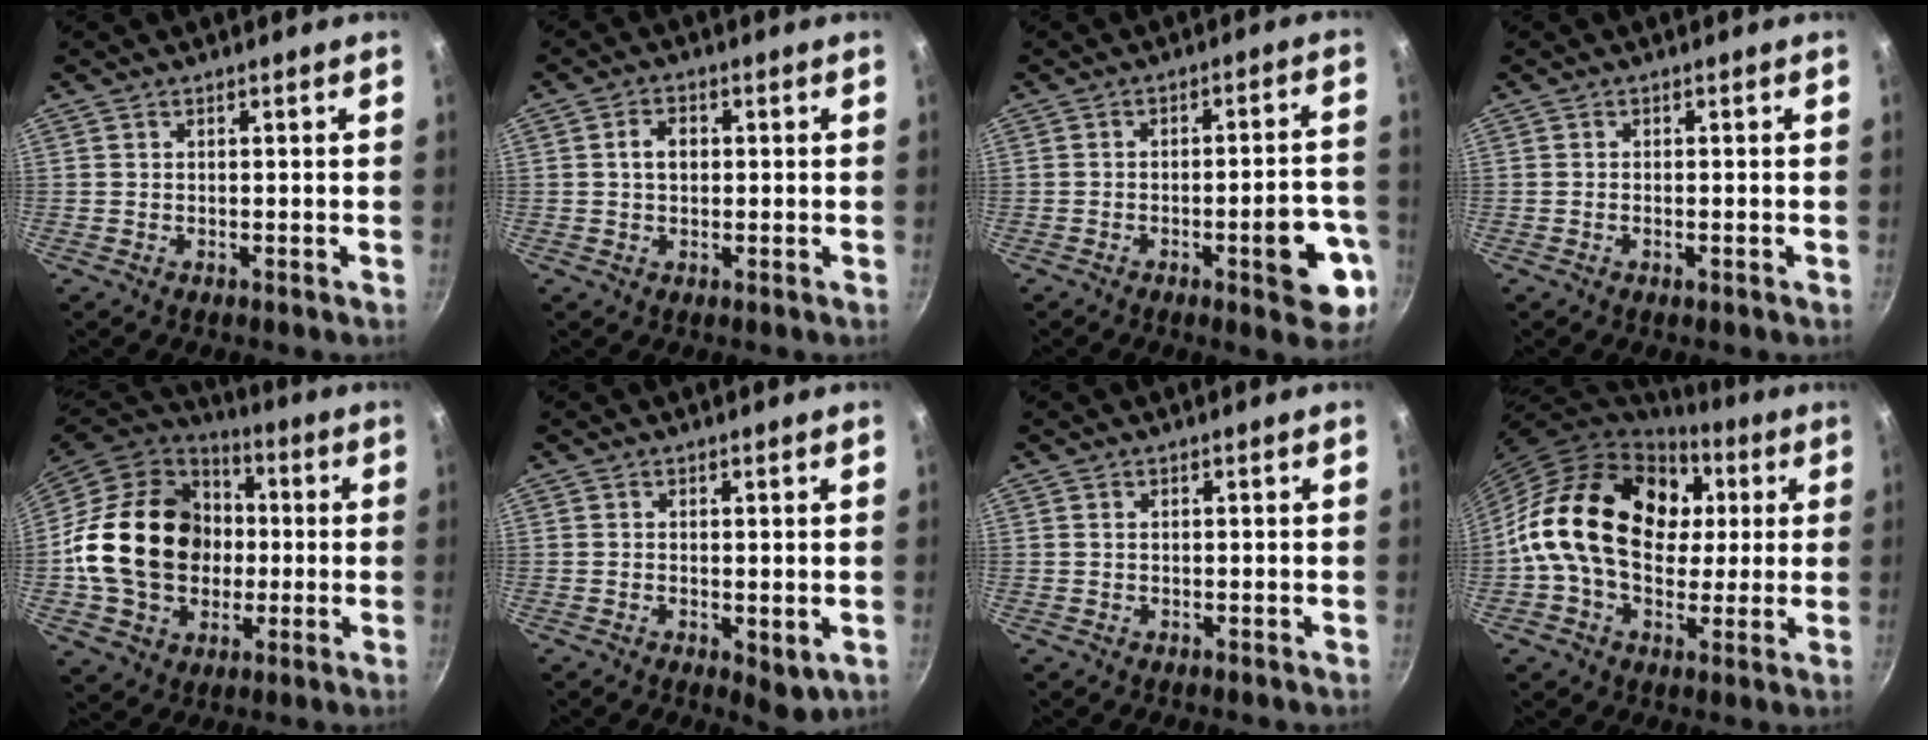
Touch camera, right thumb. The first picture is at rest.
{"total": 3.7, "force": [0.4, 2.7, 2.5], "torque": [-0.027, 0.009, 0.003]}
{"total": 11.3, "force": [-4.4, 3.5, 9.8], "torque": [-0.098, 0.026, -0.054]}
{"total": 0.8, "force": [-0.4, 0.2, 0.7], "torque": [-0.016, 0.002, -0.008]}
{"total": 24.1, "force": [-0.4, 19.2, 14.6], "torque": [-0.234, 0.038, 0.000]}
{"total": 3.4, "force": [-0.2, 1.7, 2.9], "torque": [-0.042, -0.013, 0.000]}
{"total": 0.0}
{"total": 22.7, "force": [3.4, 16.1, 15.6], "torque": [-0.246, 0.021, 0.046]}